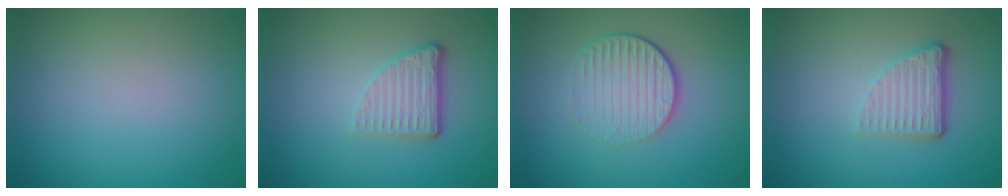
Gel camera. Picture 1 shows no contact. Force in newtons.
{"total": 3.7, "press": 2.5, "slide": 2.8}
{"total": 4.7, "press": 2.9, "slide": 3.7}
{"total": 3.7, "press": 2.5, "slide": 2.8}